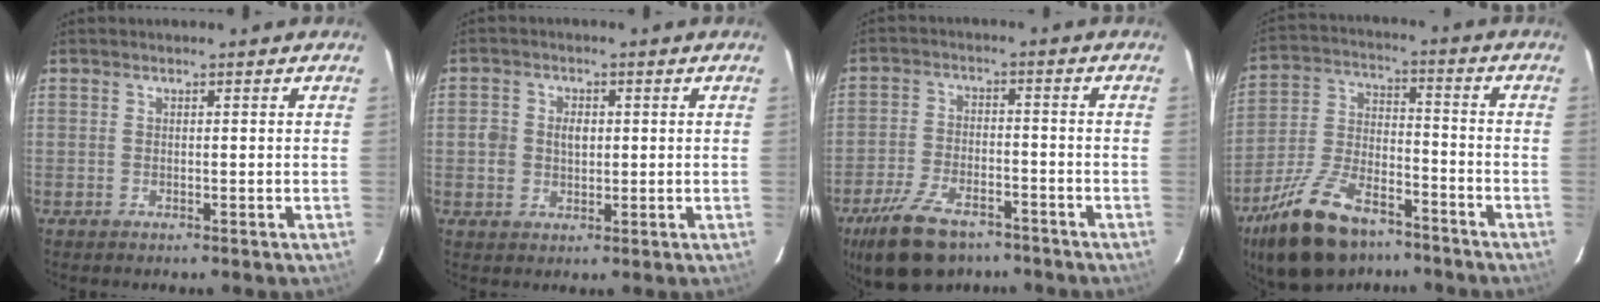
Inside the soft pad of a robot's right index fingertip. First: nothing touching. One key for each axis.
{"total": 4.1, "fx": 0.0, "fy": 3.6, "fz": 2.0, "tx": -0.038, "ty": 0.010, "tz": 0.000}
{"total": 13.7, "fx": -9.7, "fy": 6.6, "fz": 7.1, "tx": -0.163, "ty": -0.009, "tz": -0.165}
{"total": 19.4, "fx": -13.7, "fy": 8.7, "fz": 10.8, "tx": -0.222, "ty": -0.007, "tz": -0.236}